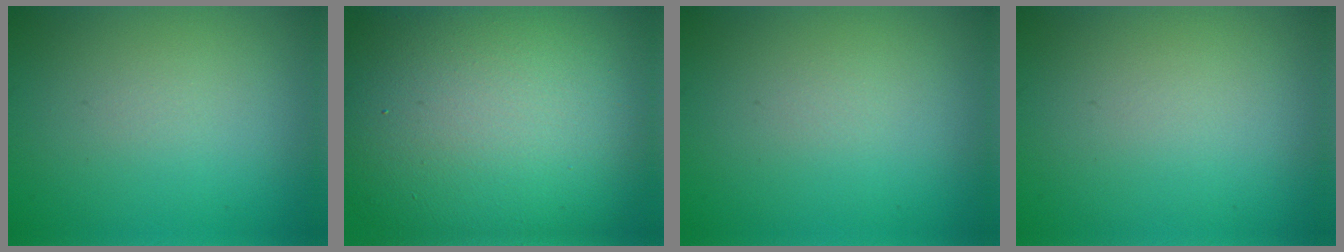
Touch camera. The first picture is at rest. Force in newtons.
{"total": 17.7, "press": 17.7, "slide": 1.2}
{"total": 0.0}
{"total": 0.0}